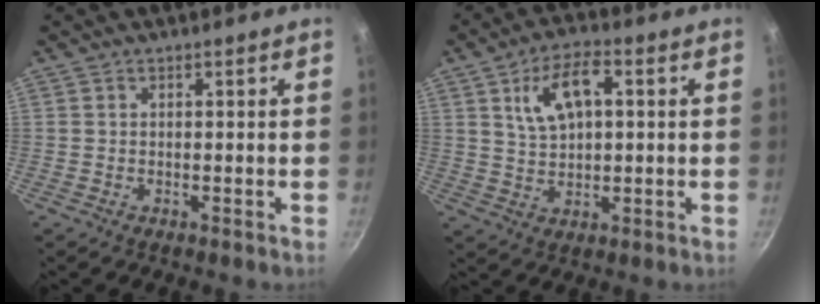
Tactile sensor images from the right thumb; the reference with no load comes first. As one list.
[{"total": 9.6, "force": [2.6, 5.0, 7.8], "torque": [-0.125, 0.011, 0.051]}]